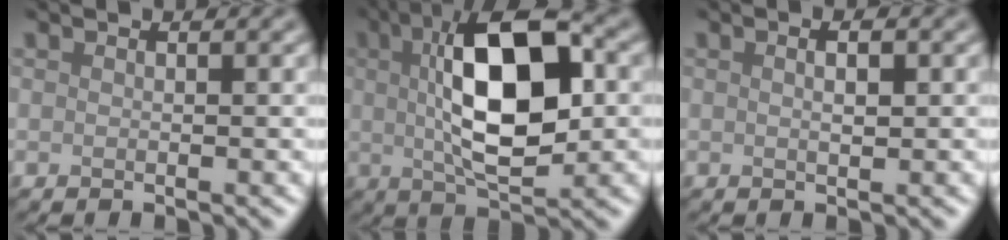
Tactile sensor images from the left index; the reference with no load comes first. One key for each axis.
{"total": 11.0, "fx": 1.2, "fy": 4.6, "fz": 10.0, "tx": -0.159, "ty": 0.013, "tz": 0.015}
{"total": 1.5, "fx": 0.3, "fy": 0.4, "fz": 1.4, "tx": -0.017, "ty": -0.002, "tz": 0.002}